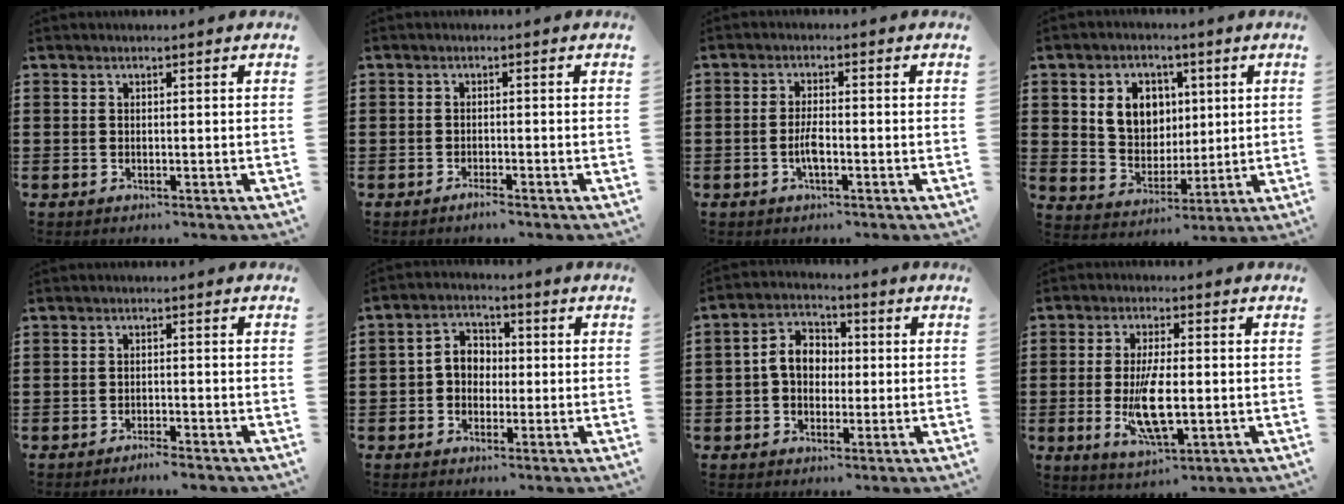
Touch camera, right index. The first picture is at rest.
{"total": 1.2, "force": [-1.1, 0.2, 0.4], "torque": [-0.010, -0.003, -0.021]}
{"total": 3.2, "force": [-1.0, 0.9, 2.9], "torque": [-0.060, 0.001, -0.021]}
{"total": 7.3, "force": [2.4, 6.2, 3.1], "torque": [-0.074, 0.014, 0.040]}
{"total": 1.7, "force": [-1.6, -0.1, 0.6], "torque": [-0.012, 0.001, -0.030]}
{"total": 4.2, "force": [-0.7, 3.6, 2.1], "torque": [-0.051, 0.013, -0.018]}
{"total": 5.8, "force": [-0.2, 4.6, 3.6], "torque": [-0.087, 0.012, -0.008]}
{"total": 9.4, "force": [-1.4, 3.4, 8.6], "torque": [-0.177, -0.014, -0.023]}